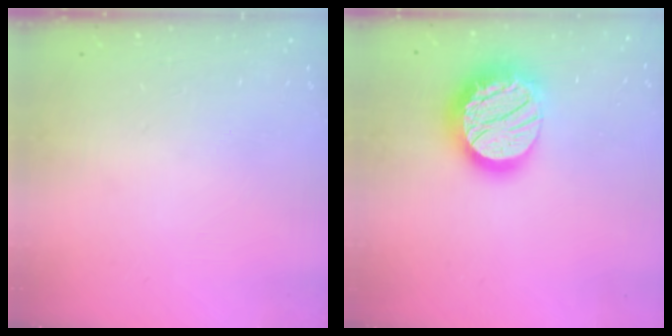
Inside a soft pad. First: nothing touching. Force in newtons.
{"total": 21.5, "press": 21.4, "slide": 1.6}